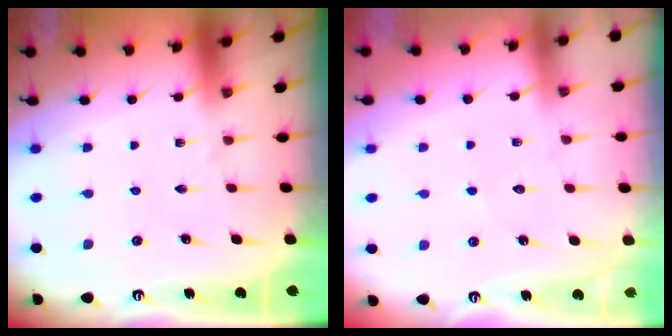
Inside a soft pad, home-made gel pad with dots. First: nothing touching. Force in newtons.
{"total": 5.0, "press": 5.0, "slide": 0.5}